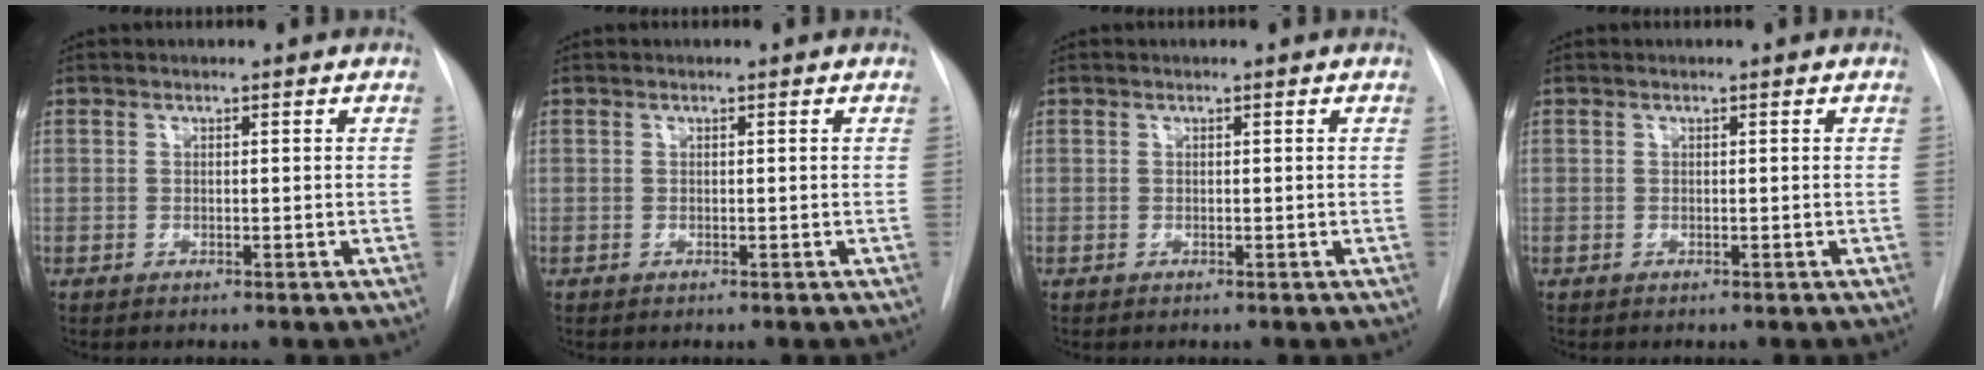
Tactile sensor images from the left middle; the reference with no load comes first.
{"total": 0.0}
{"total": 0.0}
{"total": 0.0}